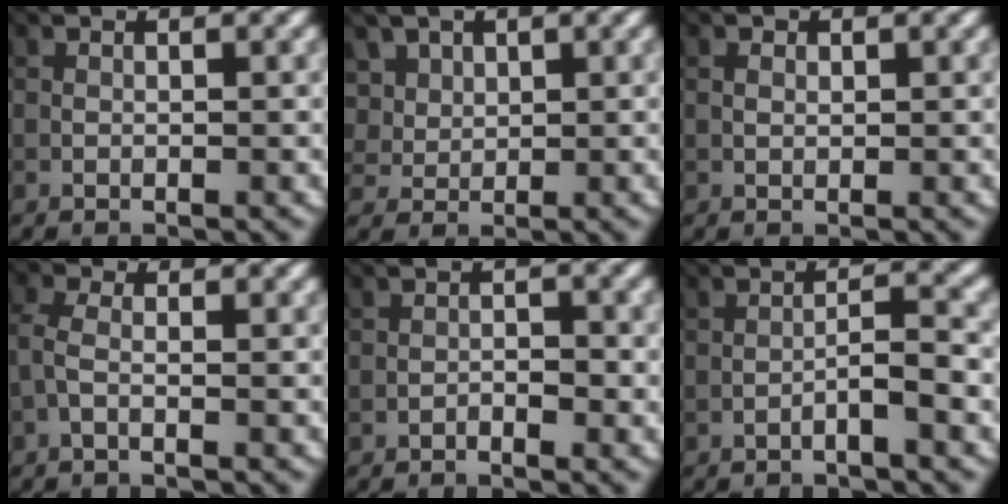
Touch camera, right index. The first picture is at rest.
{"total": 4.6, "force": [2.5, 3.4, 2.0], "torque": [-0.052, 0.006, 0.050]}
{"total": 0.9, "force": [0.3, 0.6, 0.6], "torque": [-0.012, 0.001, 0.006]}
{"total": 2.0, "force": [-0.5, 0.9, 1.7], "torque": [-0.046, 0.003, -0.018]}
{"total": 1.2, "force": [-0.7, 0.5, 0.9], "torque": [-0.011, 0.003, -0.013]}
{"total": 2.3, "force": [-1.2, 0.1, 2.0], "torque": [-0.033, 0.012, -0.024]}